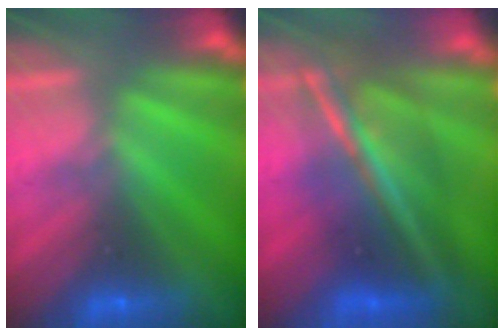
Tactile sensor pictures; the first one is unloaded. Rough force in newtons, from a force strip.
{"total": 7.8}